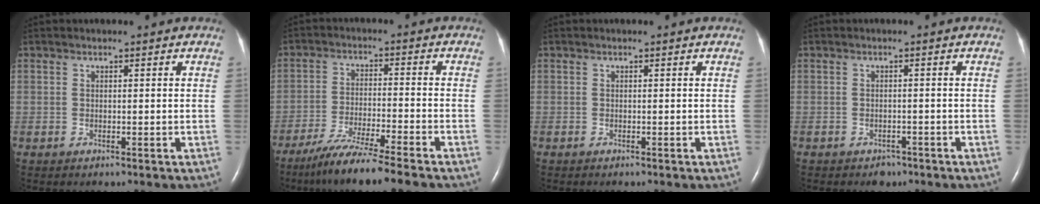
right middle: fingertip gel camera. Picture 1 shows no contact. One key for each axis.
{"total": 9.7, "fx": -7.9, "fy": -1.2, "fz": 5.5, "tx": -0.092, "ty": -0.034, "tz": -0.136}
{"total": 0.0}
{"total": 1.7, "fx": -1.3, "fy": 1.1, "fz": 0.2, "tx": -0.008, "ty": 0.002, "tz": -0.017}